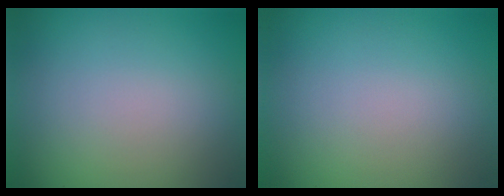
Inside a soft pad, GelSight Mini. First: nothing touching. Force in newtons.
{"total": 0.0}